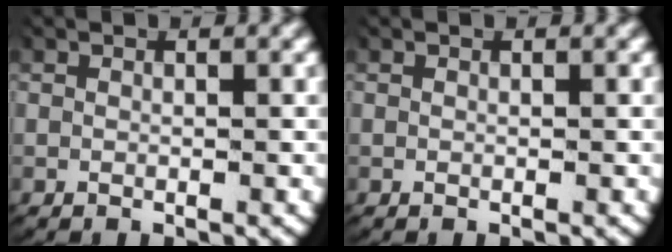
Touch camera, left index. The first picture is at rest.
{"total": 0.0}